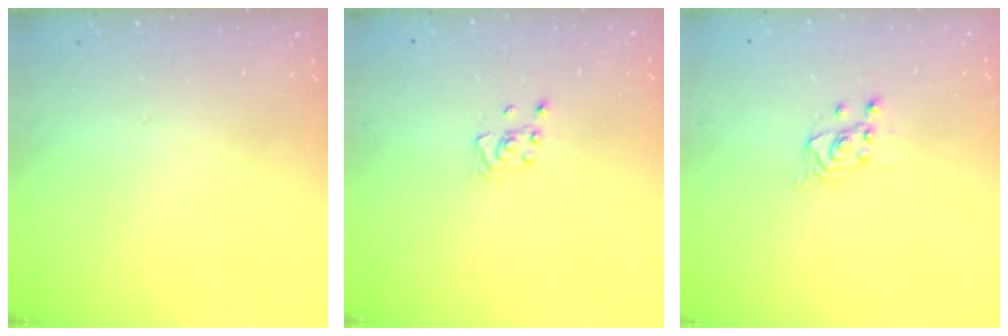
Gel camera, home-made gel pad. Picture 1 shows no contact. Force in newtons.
{"total": 2.6, "press": 2.4, "slide": 1.0}
{"total": 2.7, "press": 2.7, "slide": 0.3}